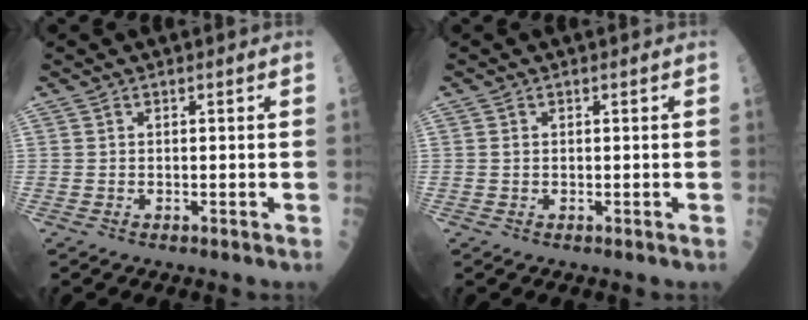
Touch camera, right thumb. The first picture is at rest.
{"total": 0.7, "force": [0.2, 0.5, 0.4], "torque": [-0.009, 0.002, 0.005]}